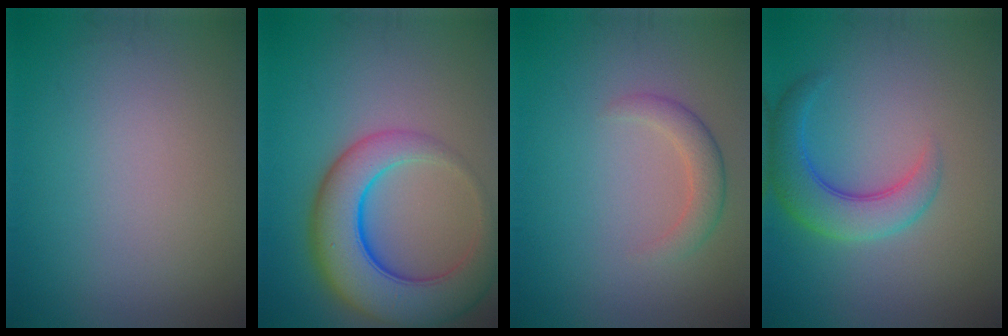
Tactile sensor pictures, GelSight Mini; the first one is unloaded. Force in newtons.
{"total": 9.1, "press": 9.1, "slide": 0.6}
{"total": 2.3, "press": 2.3, "slide": 0.1}
{"total": 4.8, "press": 4.8, "slide": 0.2}